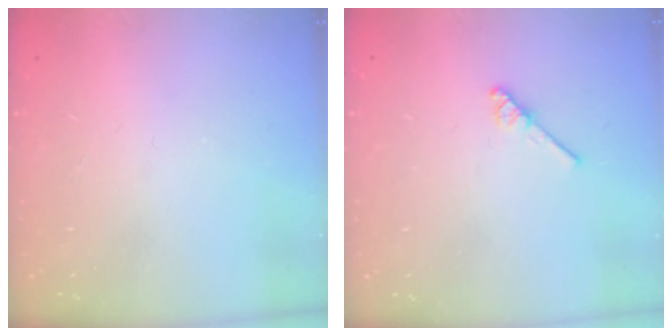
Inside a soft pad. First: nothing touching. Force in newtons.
{"total": 3.7, "press": 3.7, "slide": 0.4}